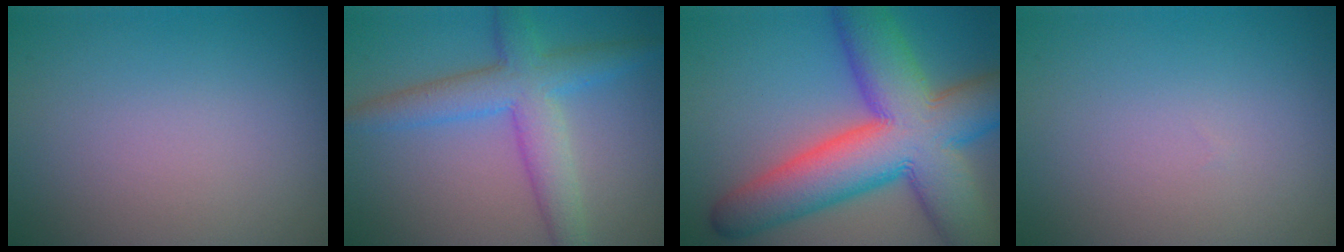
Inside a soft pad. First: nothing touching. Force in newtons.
{"total": 5.6, "press": 5.6, "slide": 0.1}
{"total": 13.6, "press": 13.6, "slide": 0.5}
{"total": 0.0}